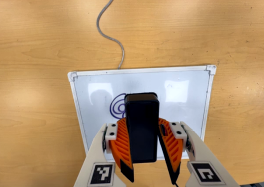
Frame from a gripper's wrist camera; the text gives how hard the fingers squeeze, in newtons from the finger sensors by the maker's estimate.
{"total": 9.5, "left": 9.7, "right": 9.3}